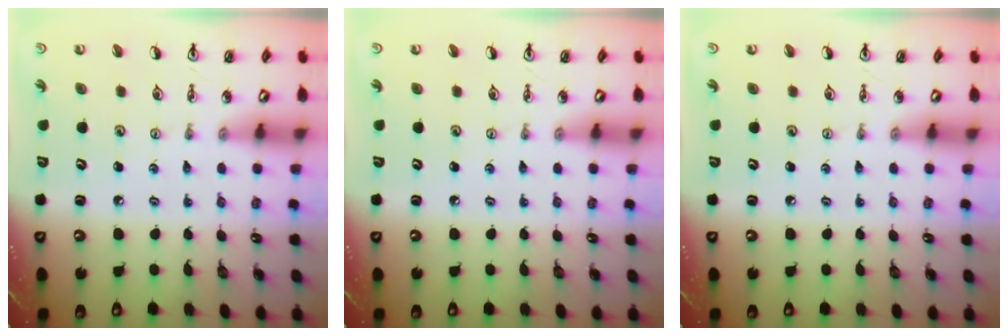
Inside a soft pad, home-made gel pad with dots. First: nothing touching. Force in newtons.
{"total": 0.0}
{"total": 0.0}